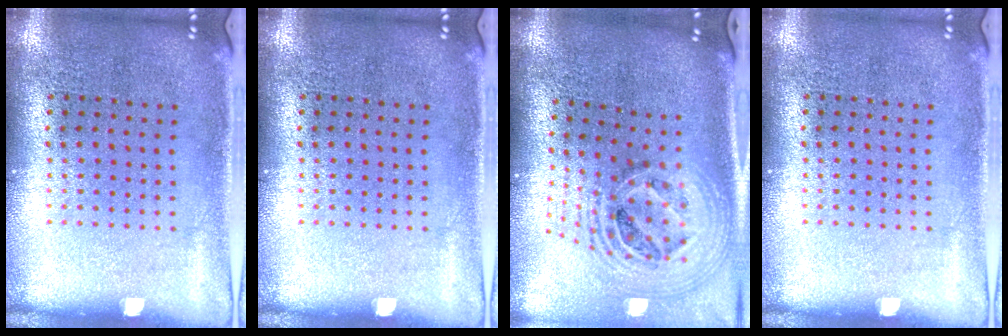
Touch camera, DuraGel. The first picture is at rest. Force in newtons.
{"total": 0.0}
{"total": 2.7, "press": 2.0, "slide": 1.9}
{"total": 0.0}